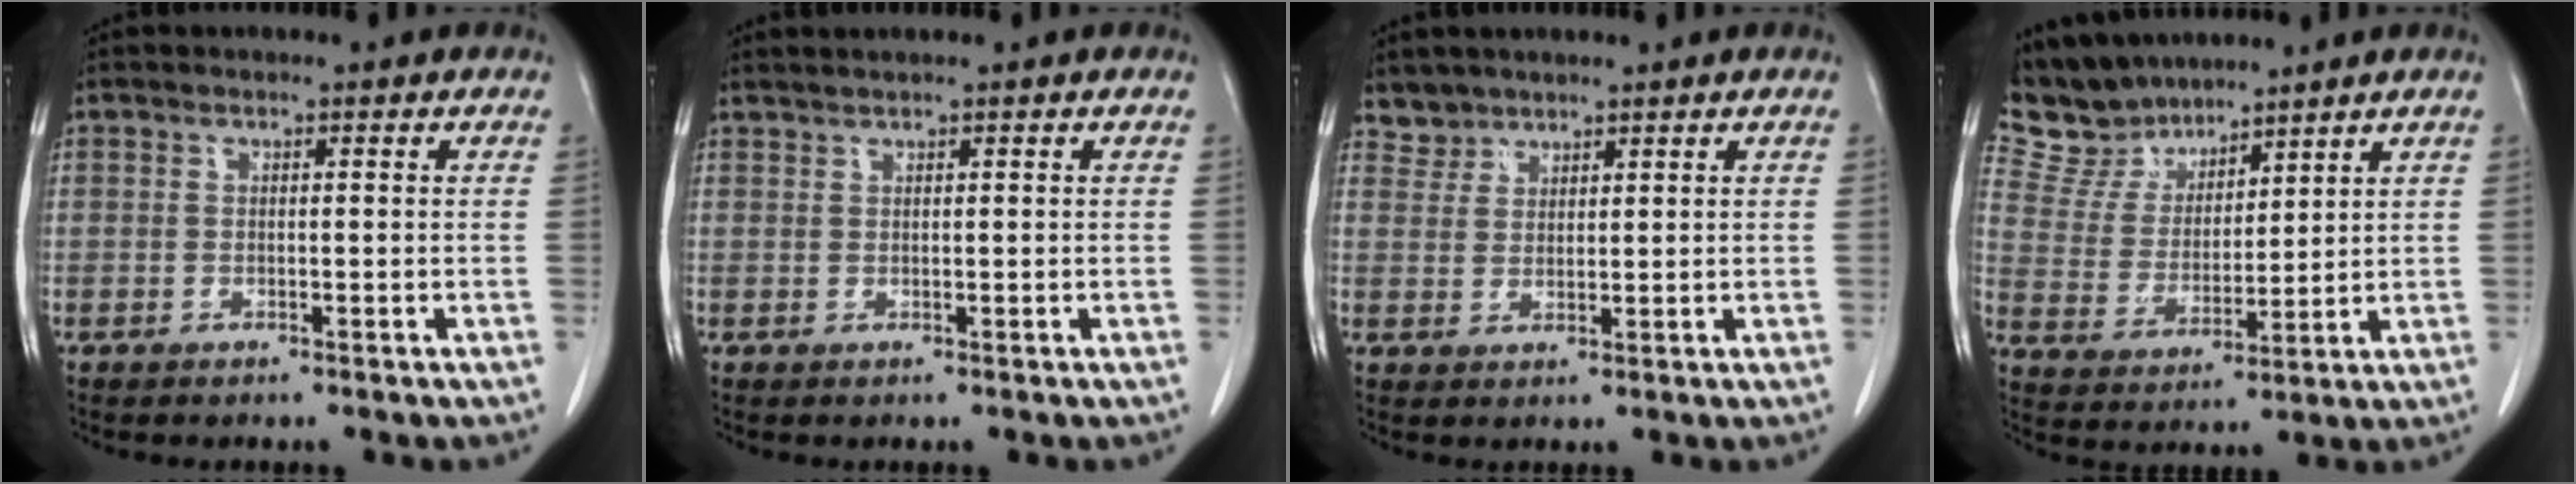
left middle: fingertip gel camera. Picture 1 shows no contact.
{"total": 1.1, "force": [1.0, -0.3, 0.3], "torque": [-0.008, 0.005, 0.024]}
{"total": 2.5, "force": [2.2, 1.1, -0.6], "torque": [0.018, 0.007, 0.040]}
{"total": 8.4, "force": [7.8, 3.1, 0.6], "torque": [-0.029, 0.018, 0.167]}